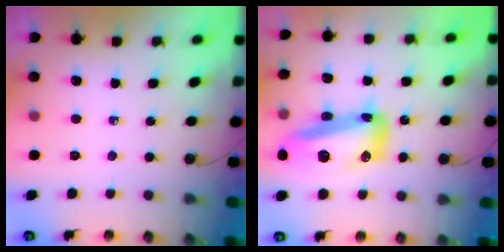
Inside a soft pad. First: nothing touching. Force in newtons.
{"total": 18.3, "press": 18.3, "slide": 1.5}